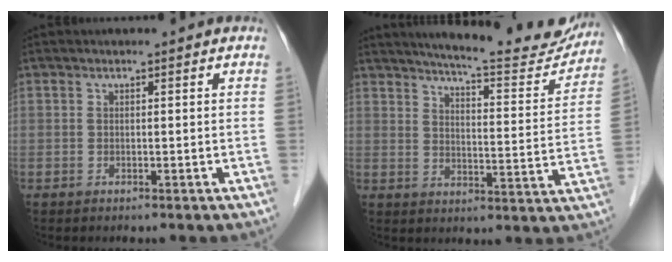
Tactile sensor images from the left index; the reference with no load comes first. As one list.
[{"total": 17.2, "force": [16.0, 1.8, 6.0], "torque": [-0.082, -0.047, 0.199]}]